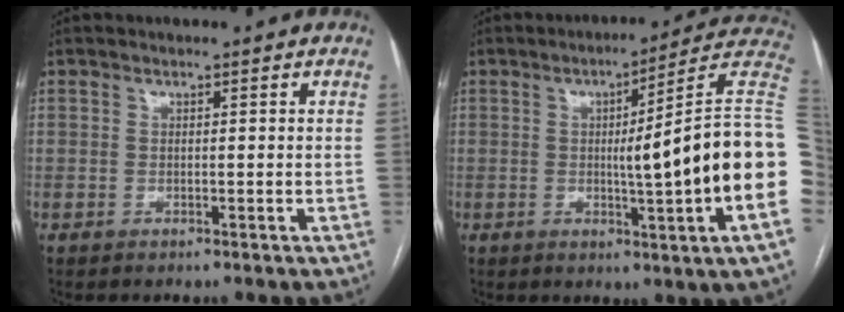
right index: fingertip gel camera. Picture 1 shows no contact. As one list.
[{"total": 19.5, "force": [-1.1, -1.7, 19.4], "torque": [-0.184, 0.016, -0.027]}]